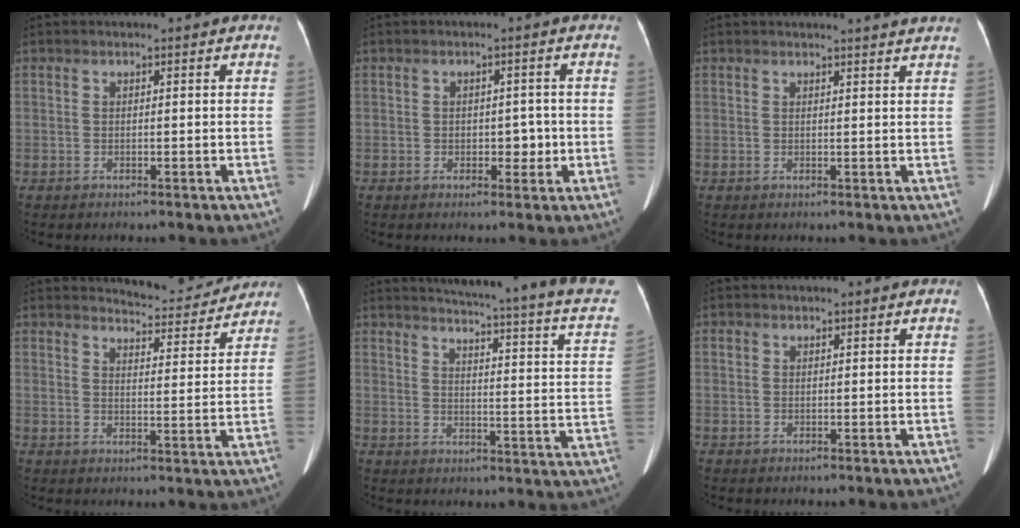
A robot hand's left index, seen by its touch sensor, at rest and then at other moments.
{"total": 2.7, "force": [-1.0, 1.7, 1.7], "torque": [-0.016, -0.016, -0.015]}
{"total": 6.0, "force": [5.7, -0.5, 1.8], "torque": [-0.018, -0.015, 0.042]}
{"total": 7.9, "force": [7.9, 0.8, 0.7], "torque": [-0.010, -0.029, 0.096]}
{"total": 22.0, "force": [19.4, -0.9, 10.3], "torque": [-0.148, -0.103, 0.216]}
{"total": 0.7, "force": [0.5, 0.4, 0.3], "torque": [-0.006, -0.002, 0.006]}